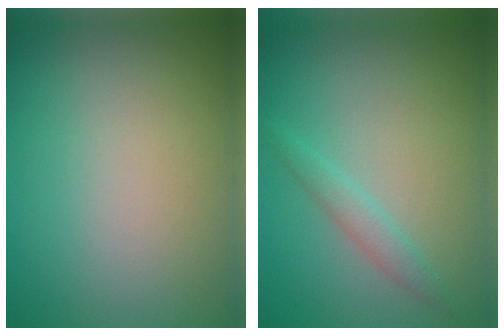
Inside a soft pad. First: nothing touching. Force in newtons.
{"total": 1.6, "press": 1.6, "slide": 0.1}